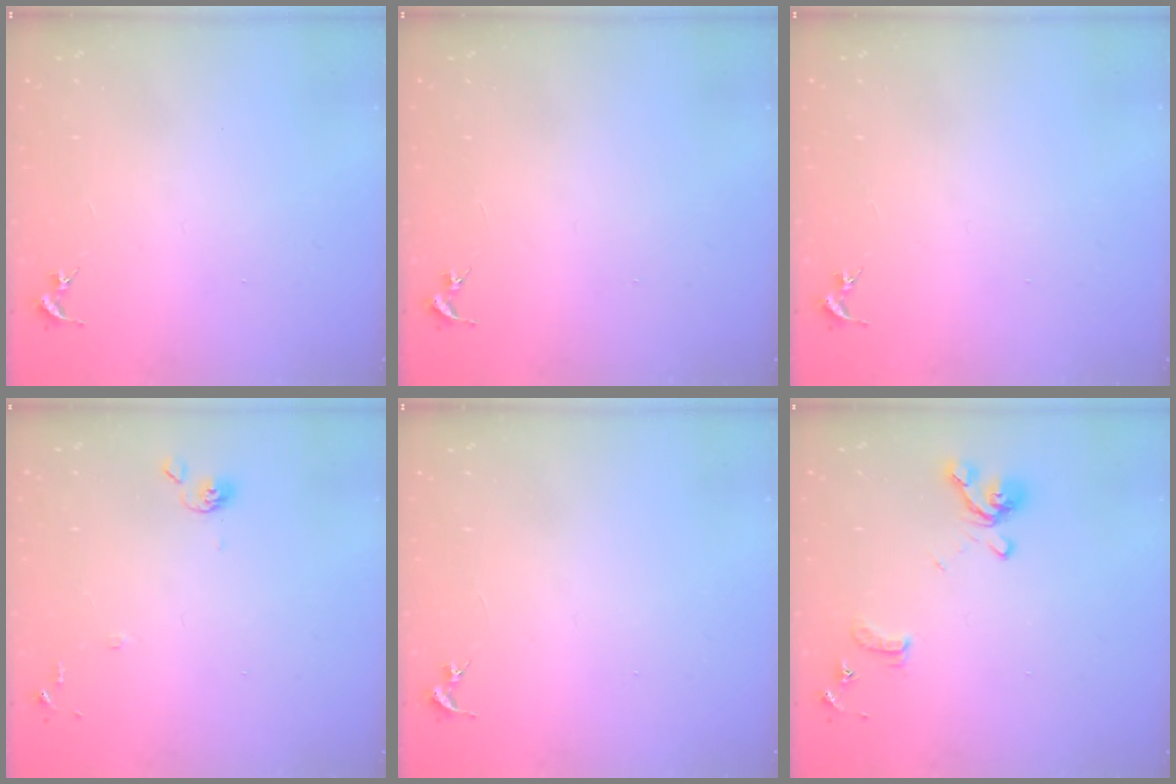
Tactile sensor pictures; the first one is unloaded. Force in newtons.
{"total": 0.0}
{"total": 0.0}
{"total": 6.6, "press": 6.6, "slide": 0.6}
{"total": 0.0}
{"total": 12.8, "press": 12.7, "slide": 1.4}